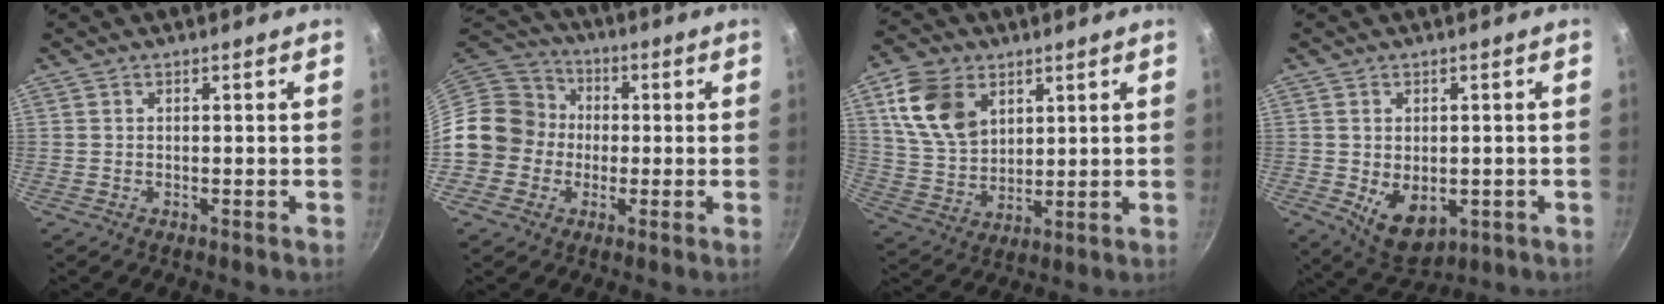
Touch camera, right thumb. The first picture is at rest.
{"total": 14.0, "force": [-0.9, 13.0, 5.1], "torque": [-0.056, 0.038, -0.031]}
{"total": 13.2, "force": [5.4, 9.1, 7.9], "torque": [-0.127, -0.017, 0.111]}
{"total": 8.0, "force": [-1.1, 5.5, 5.8], "torque": [-0.074, -0.013, 0.001]}